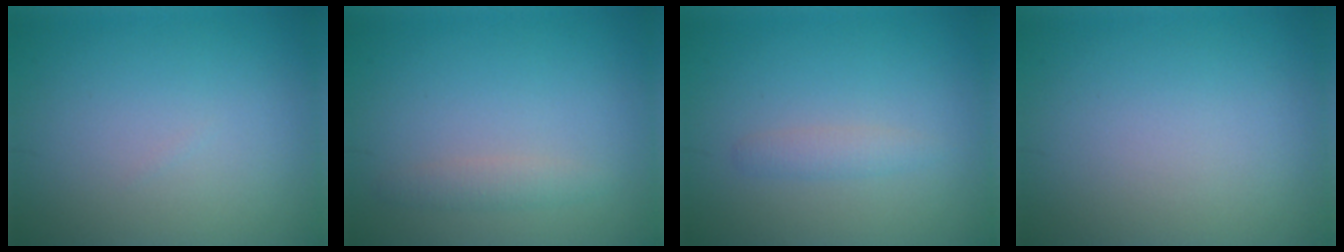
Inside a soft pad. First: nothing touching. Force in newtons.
{"total": 1.4, "press": 1.4, "slide": 0.0}
{"total": 1.3, "press": 1.3, "slide": 0.1}
{"total": 0.0}